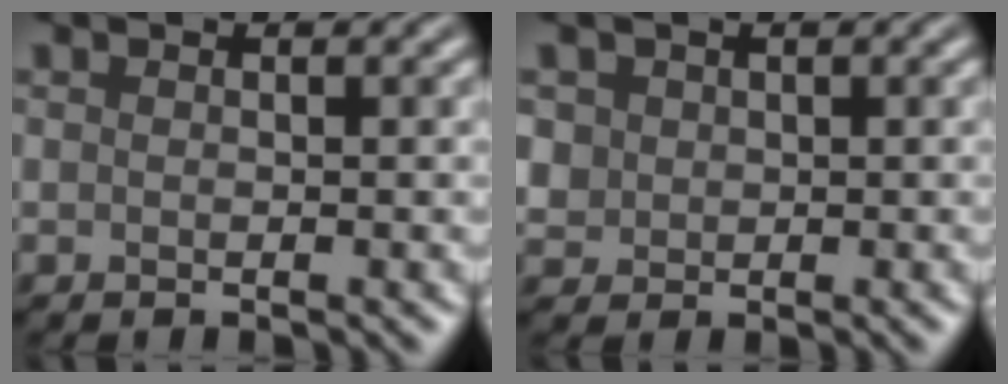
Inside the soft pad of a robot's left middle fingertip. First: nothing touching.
{"total": 1.7, "force": [0.5, 1.6, 0.3], "torque": [-0.002, -0.002, 0.017]}